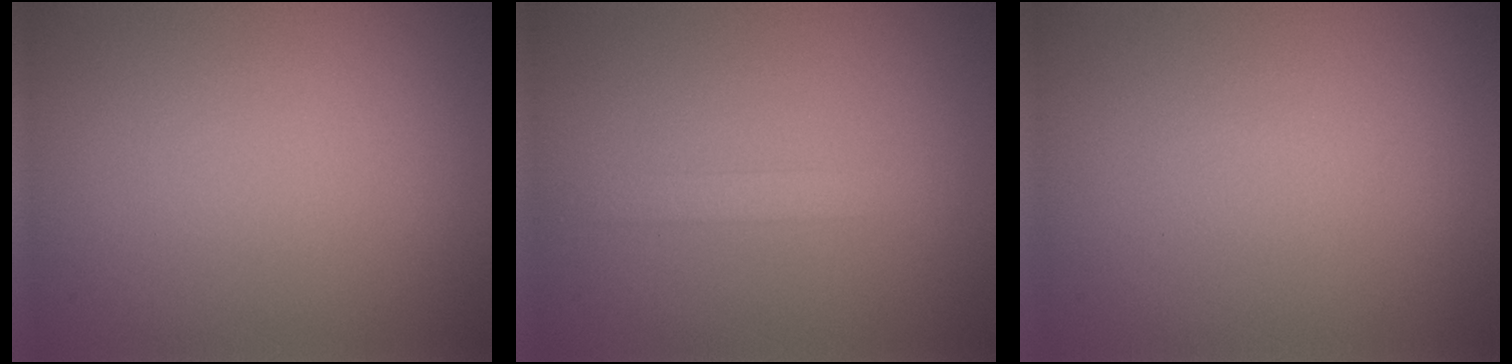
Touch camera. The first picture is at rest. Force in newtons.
{"total": 1.1, "press": 1.1, "slide": 0.0}
{"total": 0.0}